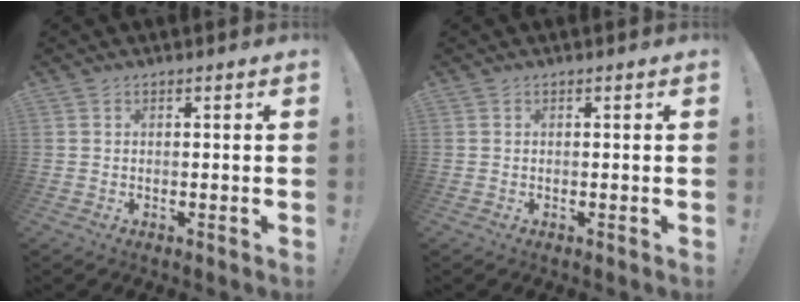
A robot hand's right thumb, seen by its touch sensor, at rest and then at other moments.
{"total": 0.0}